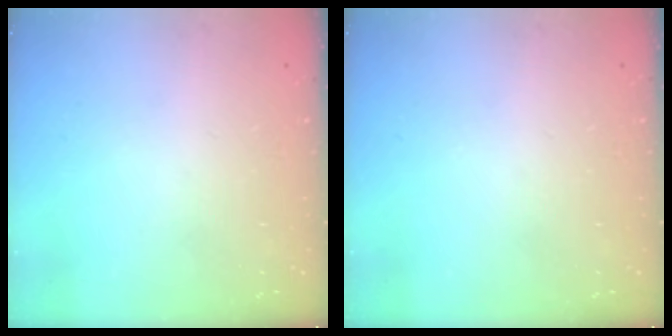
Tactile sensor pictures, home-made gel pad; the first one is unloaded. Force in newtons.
{"total": 0.0}